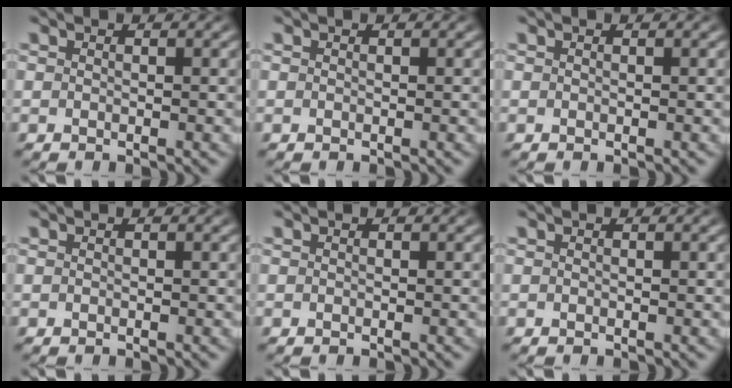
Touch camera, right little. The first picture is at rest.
{"total": 0.0}
{"total": 0.0}
{"total": 0.0}
{"total": 0.0}
{"total": 0.0}